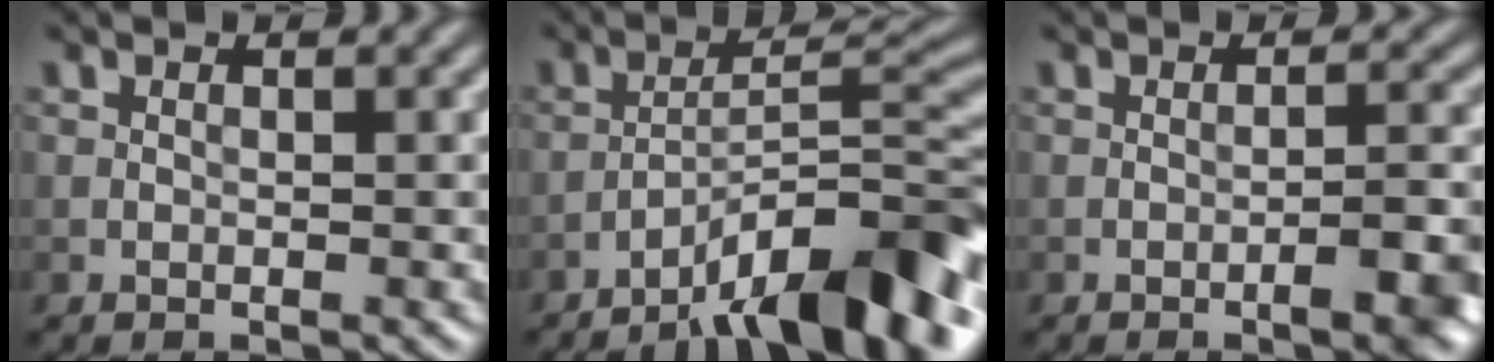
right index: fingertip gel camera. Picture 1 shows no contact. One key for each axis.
{"total": 9.9, "fx": -6.4, "fy": 1.9, "fz": 7.3, "tx": -0.108, "ty": 0.028, "tz": -0.101}
{"total": 3.7, "fx": -1.5, "fy": 0.9, "fz": 3.2, "tx": -0.042, "ty": 0.009, "tz": -0.023}